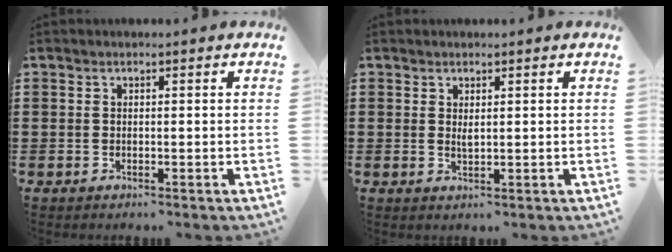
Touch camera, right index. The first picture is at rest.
{"total": 1.3, "force": [0.6, 0.4, 1.1], "torque": [-0.022, 0.003, 0.009]}